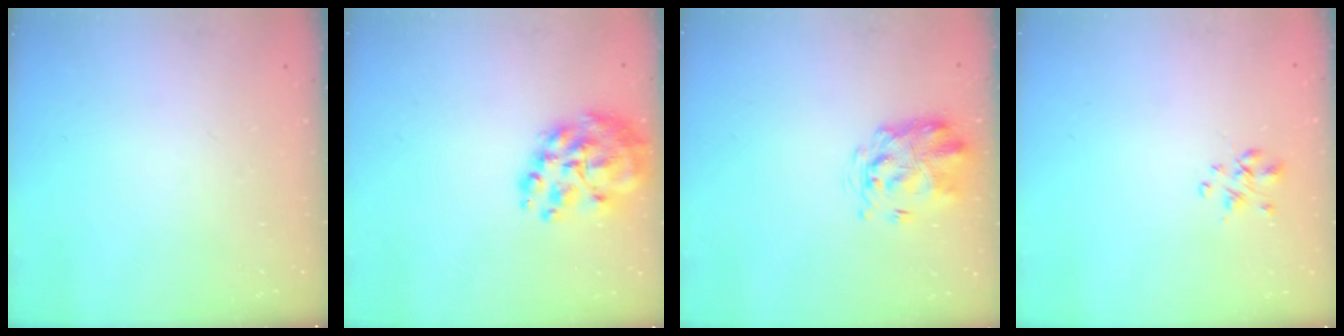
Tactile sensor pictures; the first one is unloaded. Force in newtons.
{"total": 13.5, "press": 12.9, "slide": 3.9}
{"total": 3.1, "press": 3.0, "slide": 0.8}
{"total": 2.5, "press": 2.4, "slide": 0.5}